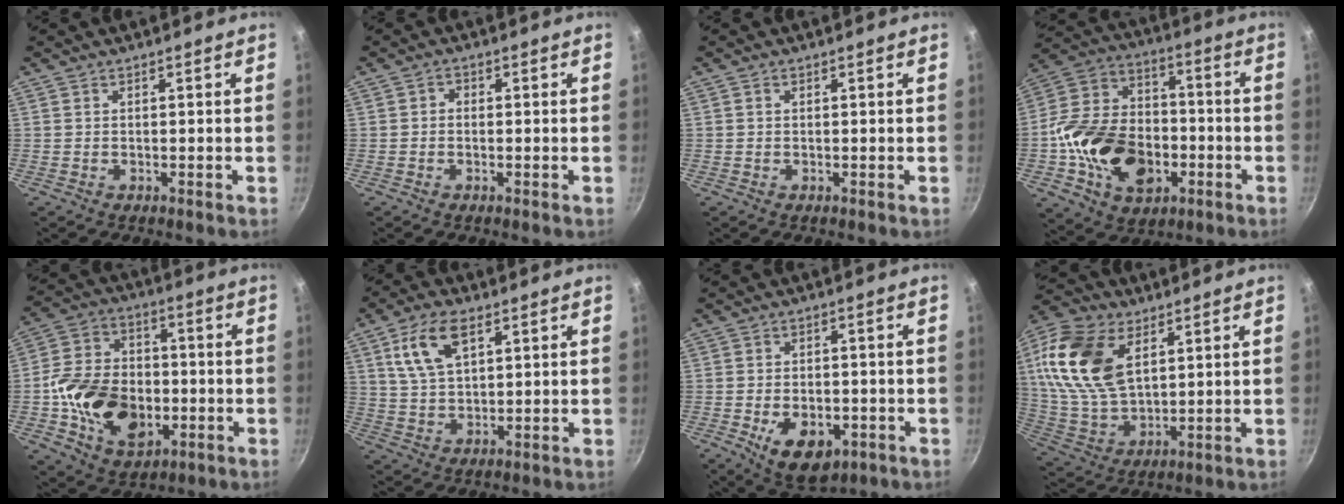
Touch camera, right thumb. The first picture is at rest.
{"total": 1.4, "force": [-0.2, 1.2, 0.7], "torque": [-0.010, 0.006, -0.006]}
{"total": 0.6, "force": [0.1, 0.5, 0.3], "torque": [-0.003, 0.004, 0.002]}
{"total": 21.5, "force": [-5.7, 15.2, 14.0], "torque": [-0.221, 0.045, -0.099]}
{"total": 18.4, "force": [-3.9, 13.2, 12.3], "torque": [-0.192, 0.027, -0.063]}
{"total": 10.2, "force": [4.4, 5.4, 7.4], "torque": [-0.133, -0.006, 0.086]}
{"total": 10.6, "force": [-3.7, 6.4, 7.5], "torque": [-0.096, 0.003, -0.043]}
{"total": 19.7, "force": [6.7, 11.9, 14.2], "torque": [-0.262, -0.017, 0.135]}